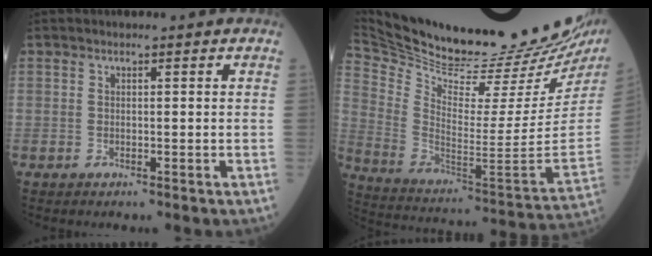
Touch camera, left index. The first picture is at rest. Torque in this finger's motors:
{"motor_torque": [0.75, -1.38, 0.09, 0.02]}